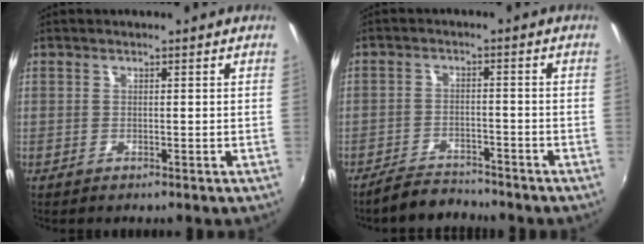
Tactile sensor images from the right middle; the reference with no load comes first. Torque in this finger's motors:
{"motor_torque": [0.83, -0.80, 0.18, 0.09]}